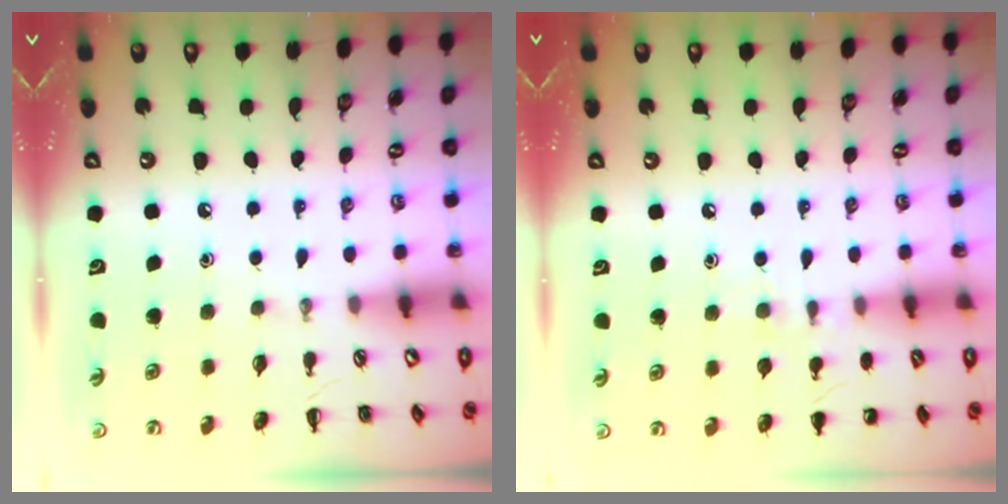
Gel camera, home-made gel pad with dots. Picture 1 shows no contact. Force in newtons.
{"total": 6.9, "press": 6.6, "slide": 1.9}